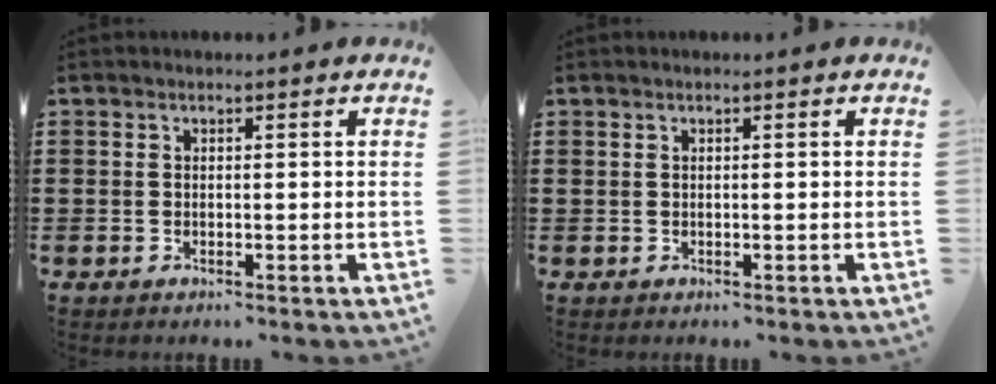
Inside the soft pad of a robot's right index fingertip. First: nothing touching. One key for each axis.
{"total": 0.0}